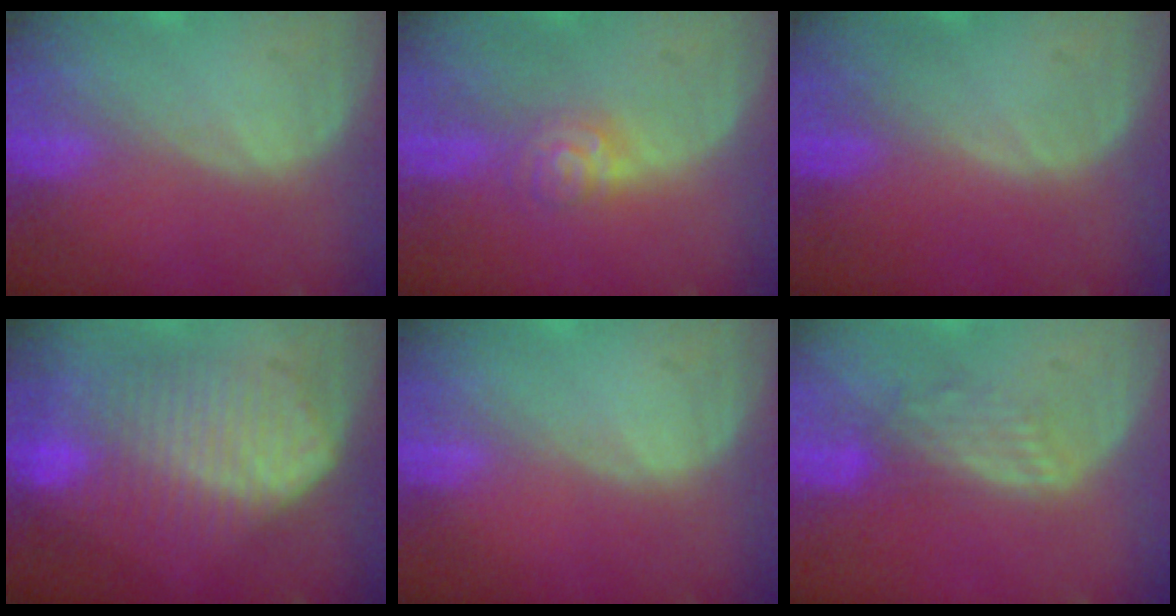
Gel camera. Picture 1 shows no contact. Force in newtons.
{"total": 4.0, "press": 3.6, "slide": 1.7}
{"total": 0.0}
{"total": 10.5, "press": 10.4, "slide": 0.5}
{"total": 0.0}
{"total": 3.9, "press": 3.3, "slide": 2.1}